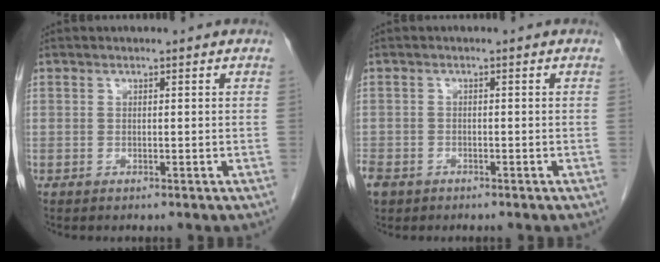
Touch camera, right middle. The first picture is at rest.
{"total": 4.5, "force": [-2.9, 3.1, 1.7], "torque": [-0.045, -0.004, -0.051]}